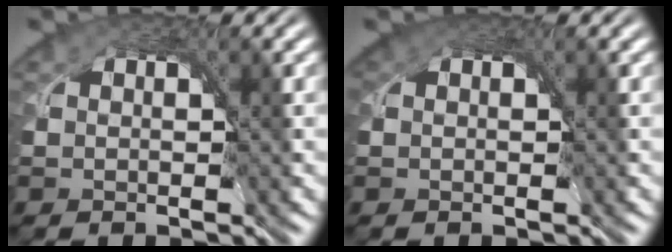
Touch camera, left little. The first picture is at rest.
{"total": 1.4, "force": [0.8, 0.9, 0.7], "torque": [-0.014, 0.003, 0.009]}